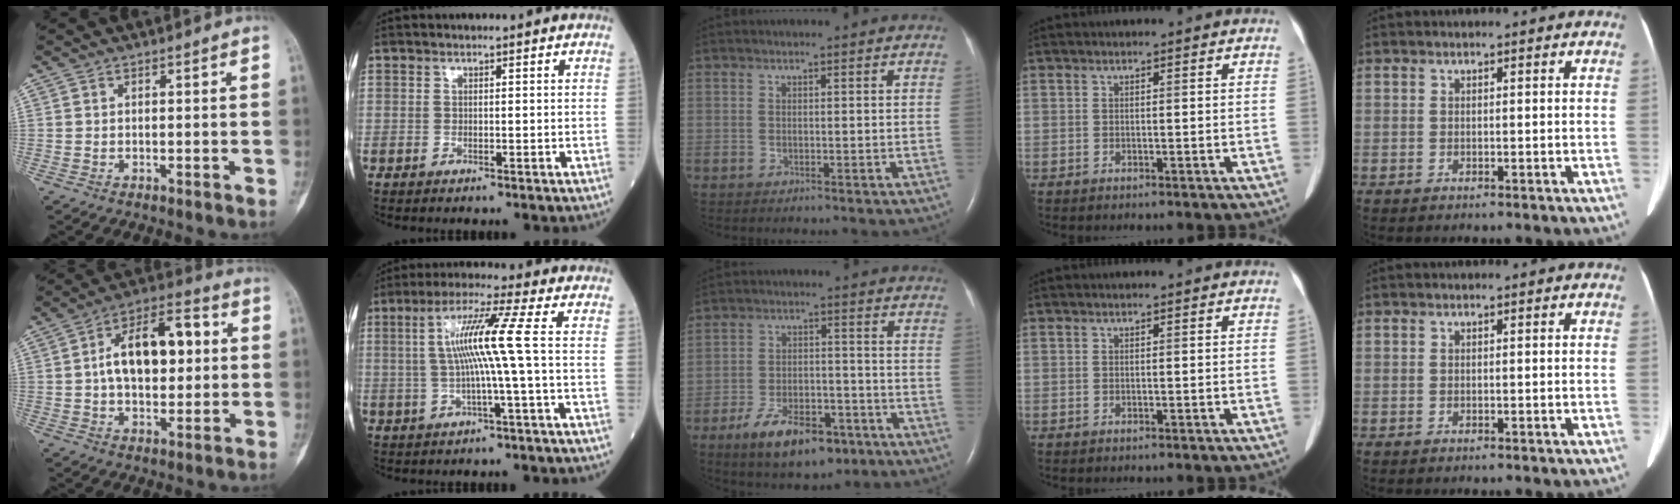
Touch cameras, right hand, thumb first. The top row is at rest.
{"thumb": {"total": 15.5, "force": [1.8, 8.6, 12.8], "torque": [-0.183, 0.026, 0.023]}, "index": {"total": 8.5, "force": [0.3, -1.6, 8.3], "torque": [-0.160, 0.015, 0.010]}, "middle": {"total": 11.1, "force": [-6.8, 5.0, 7.3], "torque": [-0.126, -0.001, -0.106]}}